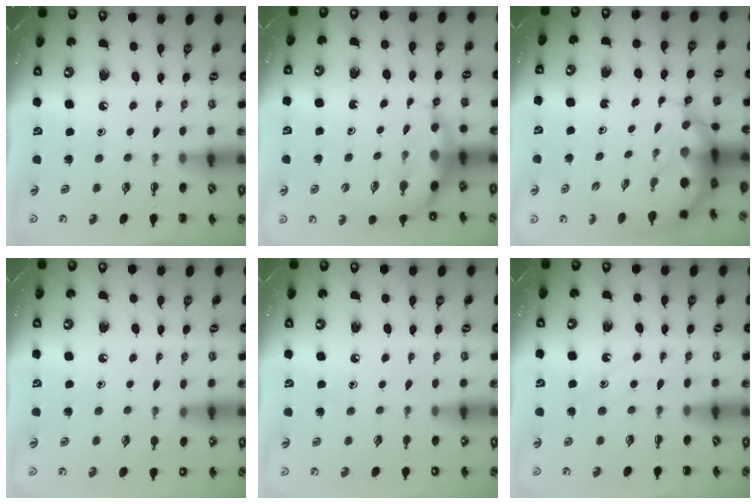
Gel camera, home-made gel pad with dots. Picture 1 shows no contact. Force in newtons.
{"total": 7.1, "press": 6.9, "slide": 1.7}
{"total": 8.6, "press": 8.3, "slide": 2.4}
{"total": 8.1, "press": 7.7, "slide": 2.5}
{"total": 6.4, "press": 6.1, "slide": 1.9}
{"total": 12.3, "press": 12.2, "slide": 1.0}